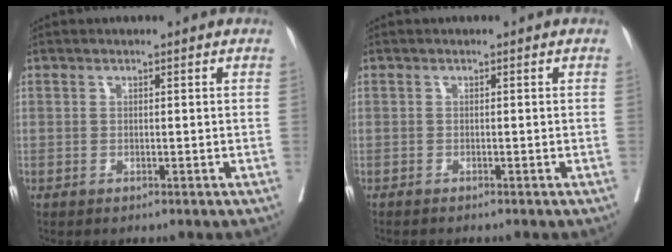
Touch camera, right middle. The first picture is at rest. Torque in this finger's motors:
{"motor_torque": [0.28, -0.40, 0.04, 0.01]}